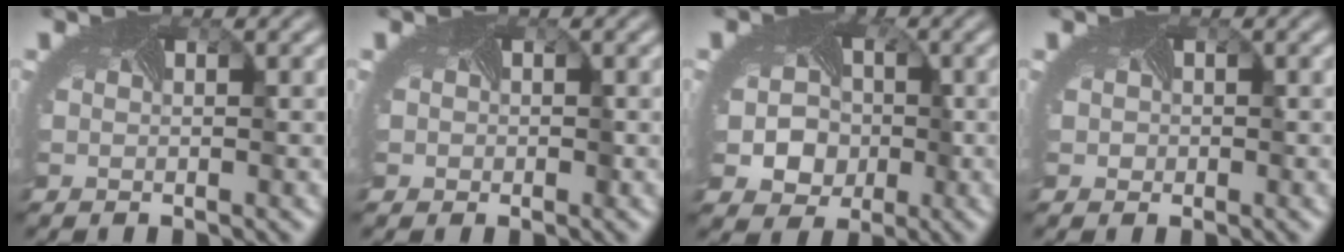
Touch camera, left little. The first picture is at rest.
{"total": 1.6, "force": [0.0, 1.4, 0.6], "torque": [0.000, 0.001, 0.000]}
{"total": 7.0, "force": [-1.2, 6.1, 3.3], "torque": [-0.034, -0.014, -0.028]}
{"total": 0.9, "force": [0.0, 0.9, 0.2], "torque": [0.008, 0.001, -0.004]}